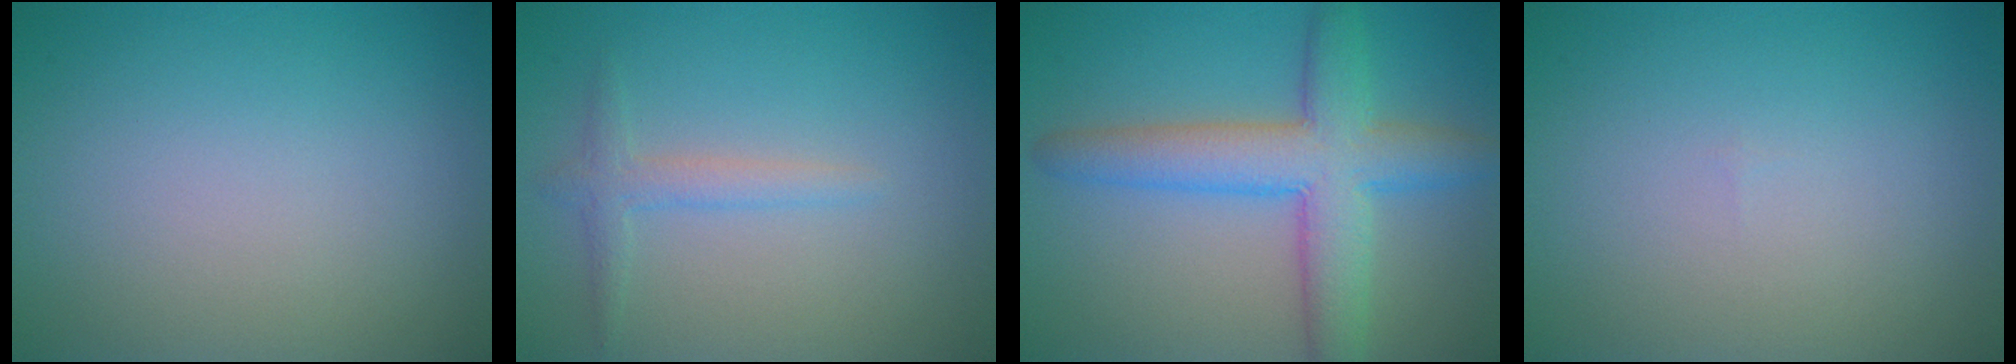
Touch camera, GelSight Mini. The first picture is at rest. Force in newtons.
{"total": 1.8, "press": 1.8, "slide": 0.1}
{"total": 6.8, "press": 6.8, "slide": 0.2}
{"total": 0.0}